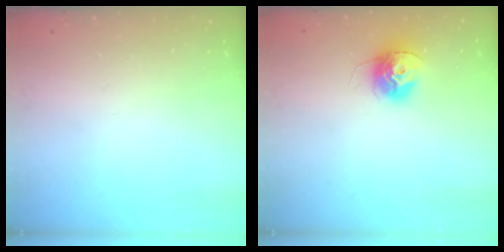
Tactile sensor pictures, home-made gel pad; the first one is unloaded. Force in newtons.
{"total": 12.3, "press": 12.3, "slide": 1.0}